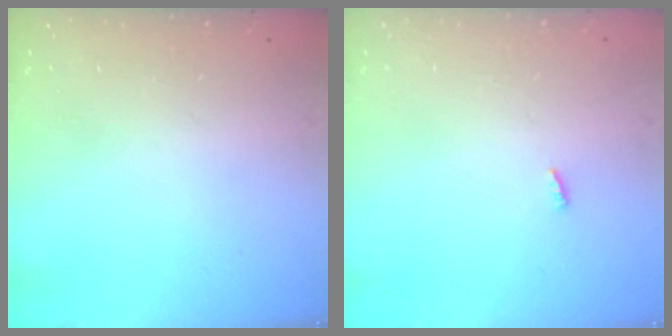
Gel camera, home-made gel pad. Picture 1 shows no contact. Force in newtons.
{"total": 2.3, "press": 2.1, "slide": 0.8}